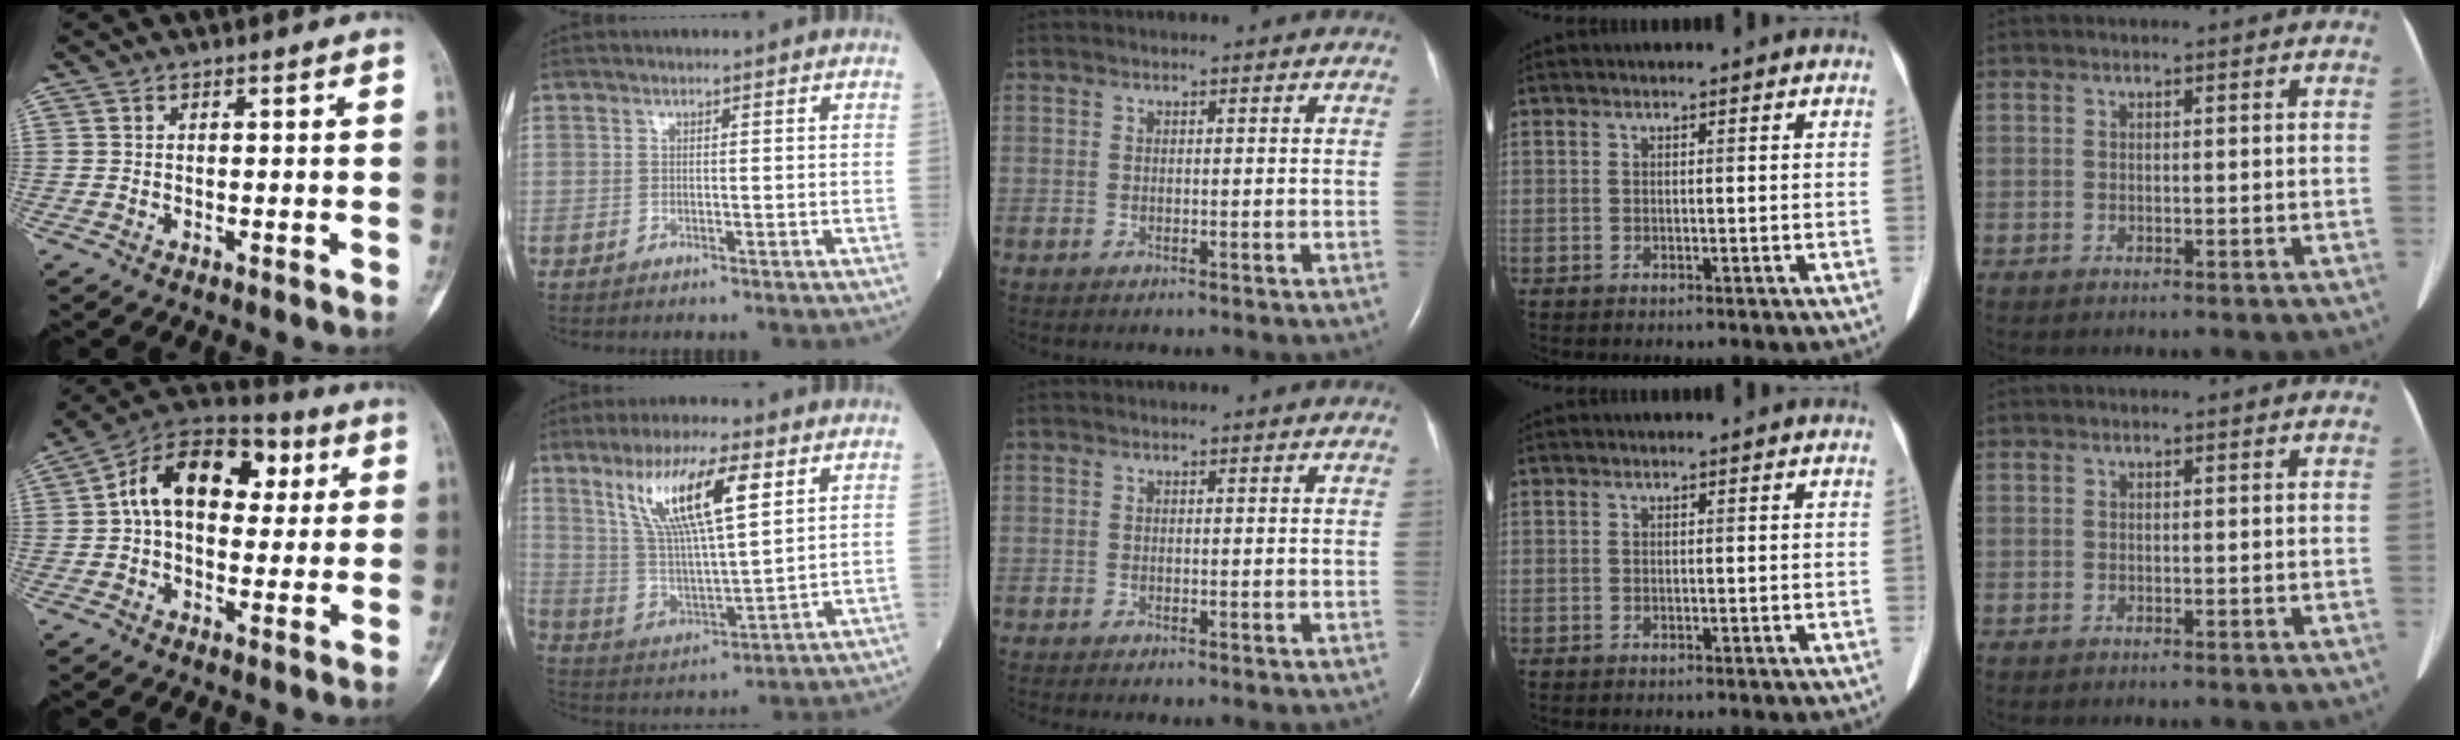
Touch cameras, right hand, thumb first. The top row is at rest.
{"thumb": {"total": 17.0, "force": [3.4, 11.2, 12.3], "torque": [-0.157, 0.030, 0.044]}, "index": {"total": 15.1, "force": [7.2, 2.9, 12.9], "torque": [-0.260, 0.012, 0.137]}, "middle": {"total": 1.3, "force": [-1.1, 0.2, 0.8], "torque": [-0.012, -0.003, -0.010]}}